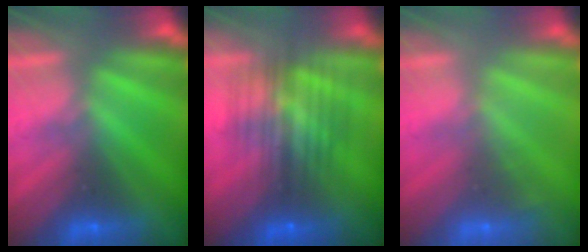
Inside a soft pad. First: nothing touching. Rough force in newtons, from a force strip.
{"total": 7.3}
{"total": 1.6}